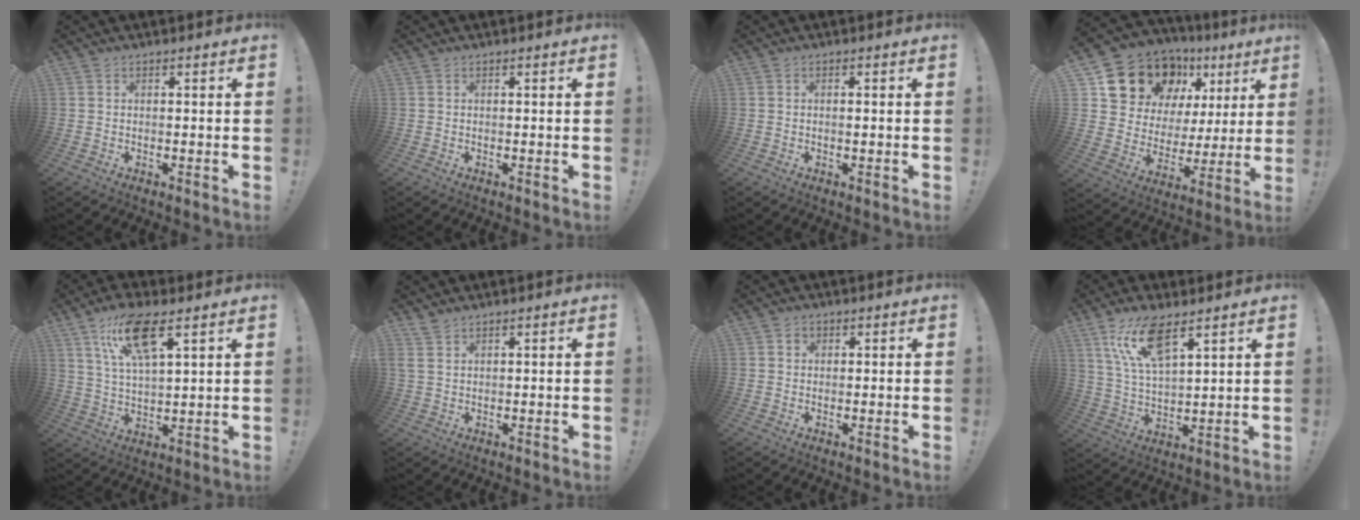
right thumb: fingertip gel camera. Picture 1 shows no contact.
{"total": 0.0}
{"total": 0.5, "force": [0.0, -0.2, 0.5], "torque": [-0.001, -0.005, -0.002]}
{"total": 16.7, "force": [11.1, 10.3, 6.8], "torque": [-0.108, -0.078, 0.220]}
{"total": 13.6, "force": [8.0, 4.1, 10.2], "torque": [-0.184, -0.022, 0.138]}
{"total": 2.8, "force": [2.1, 1.2, 1.4], "torque": [-0.031, -0.007, 0.042]}
{"total": 1.4, "force": [0.9, 1.1, 0.4], "torque": [0.001, 0.000, 0.014]}
{"total": 12.7, "force": [8.3, 3.7, 8.9], "torque": [-0.173, -0.027, 0.148]}